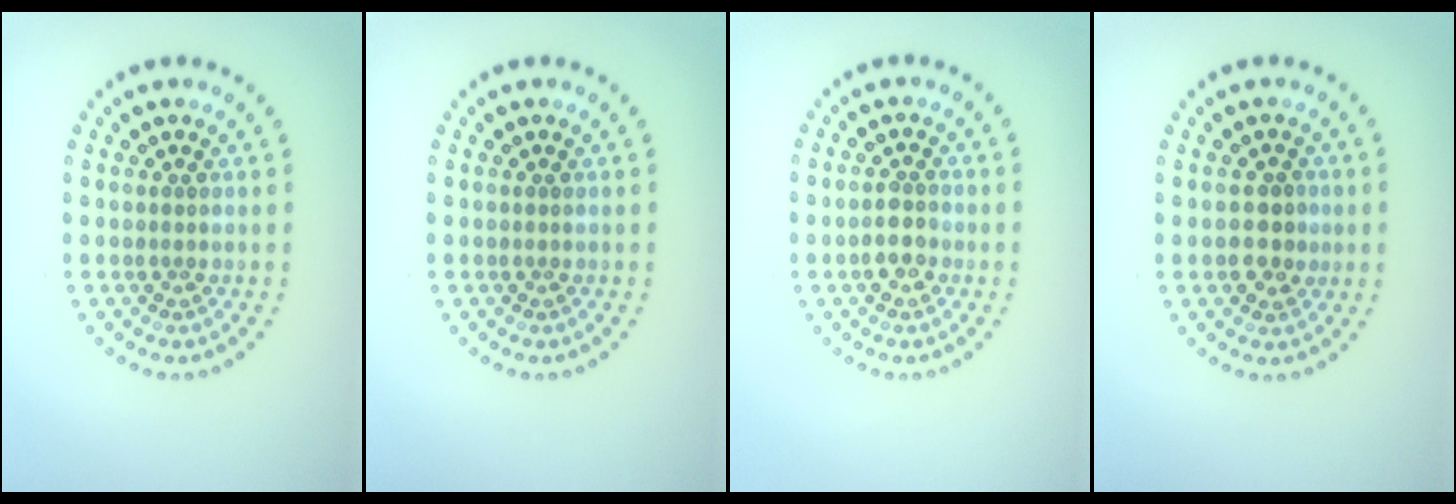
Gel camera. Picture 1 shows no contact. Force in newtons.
{"total": 0.0}
{"total": 2.1, "press": 2.0, "slide": 0.7}
{"total": 2.5, "press": 2.5, "slide": 0.3}